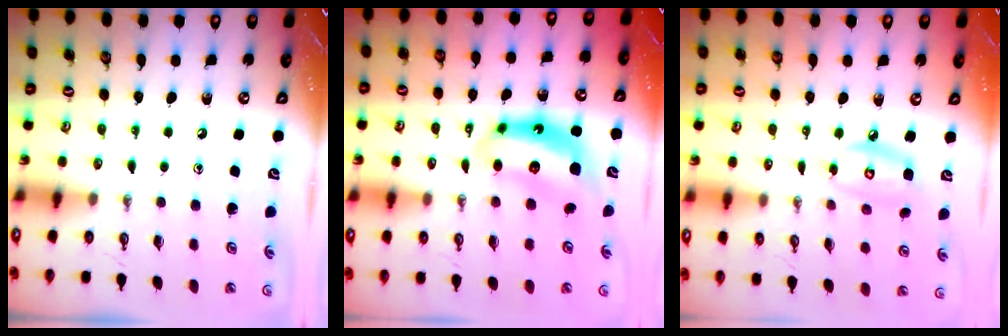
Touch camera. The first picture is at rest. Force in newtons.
{"total": 7.1, "press": 7.1, "slide": 0.7}
{"total": 7.9, "press": 7.8, "slide": 0.5}